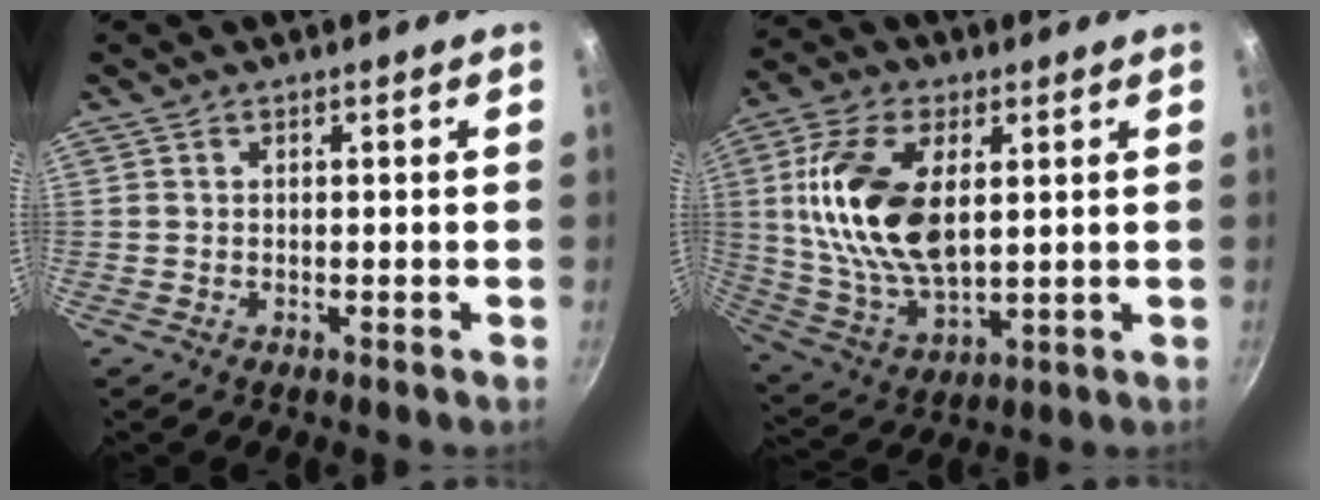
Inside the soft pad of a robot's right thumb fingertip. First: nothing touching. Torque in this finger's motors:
{"motor_torque": [1.97, 2.21, 1.81, 0.20, 0.59]}